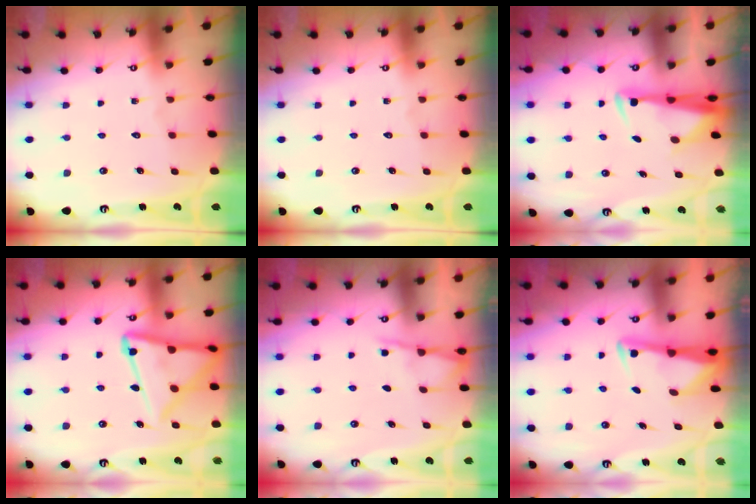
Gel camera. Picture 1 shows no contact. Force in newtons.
{"total": 0.0}
{"total": 3.3, "press": 3.3, "slide": 0.7}
{"total": 16.2, "press": 16.1, "slide": 1.7}
{"total": 3.4, "press": 3.4, "slide": 0.5}
{"total": 3.1, "press": 3.1, "slide": 0.3}